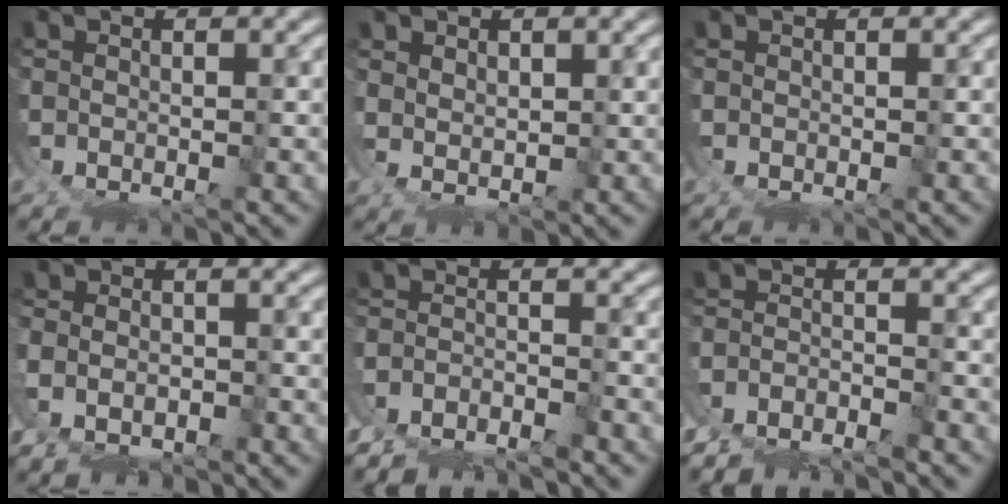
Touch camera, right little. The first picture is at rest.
{"total": 2.3, "force": [1.7, 0.6, 1.5], "torque": [-0.035, -0.012, 0.043]}
{"total": 0.0}
{"total": 3.1, "force": [-1.4, 1.7, 2.2], "torque": [-0.051, -0.021, -0.012]}
{"total": 4.4, "force": [-3.9, 1.5, 1.6], "torque": [-0.020, -0.002, -0.067]}
{"total": 4.9, "force": [-4.1, 1.9, 1.8], "torque": [-0.025, -0.003, -0.070]}